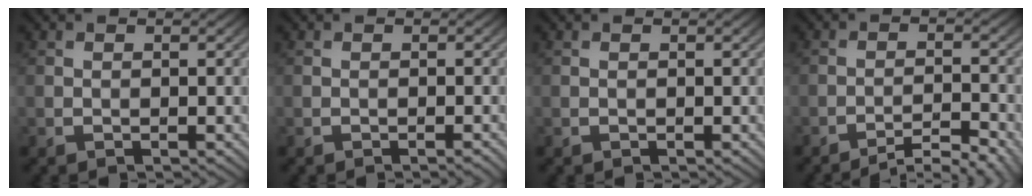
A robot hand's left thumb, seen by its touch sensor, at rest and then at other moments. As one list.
[{"total": 0.8, "force": [-0.7, -0.3, 0.3], "torque": [-0.005, 0.004, -0.013]}, {"total": 0.0}, {"total": 4.1, "force": [-3.5, -0.1, 2.2], "torque": [-0.031, 0.009, -0.052]}]